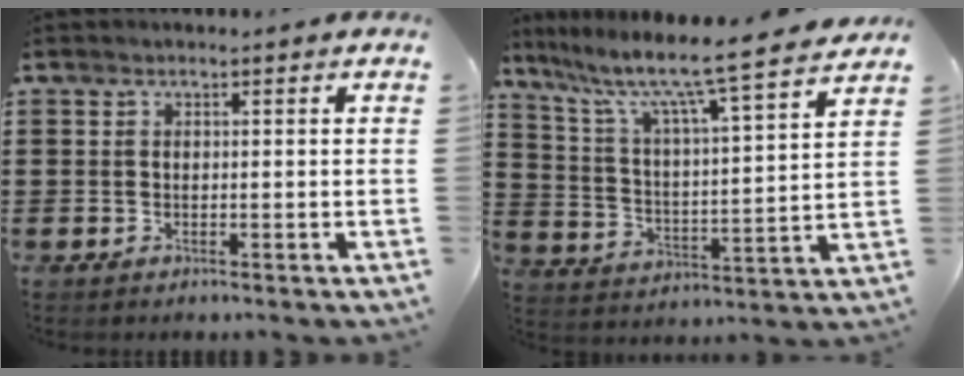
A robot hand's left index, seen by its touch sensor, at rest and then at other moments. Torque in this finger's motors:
{"motor_torque": [1.14, -0.99, 0.95, 0.21]}